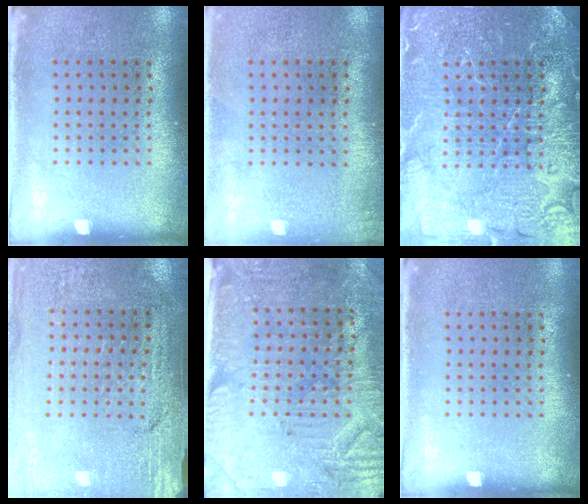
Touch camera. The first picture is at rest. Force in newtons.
{"total": 0.5, "press": 0.5, "slide": 0.1}
{"total": 4.5, "press": 4.4, "slide": 0.6}
{"total": 3.1, "press": 3.0, "slide": 0.3}
{"total": 3.2, "press": 2.9, "slide": 1.4}
{"total": 0.0}